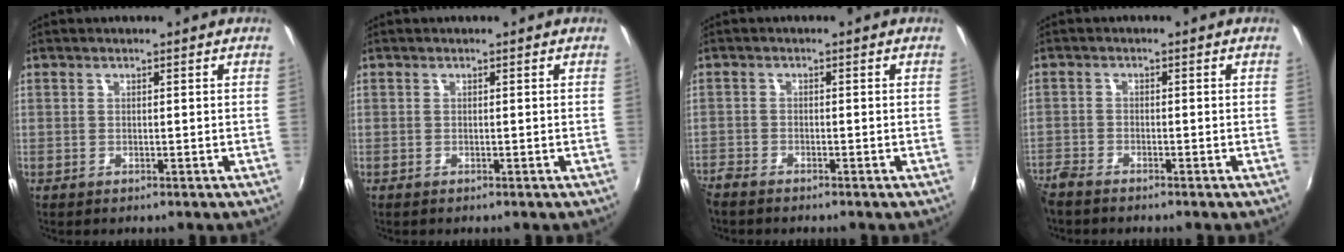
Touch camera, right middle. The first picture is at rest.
{"total": 0.0}
{"total": 3.0, "force": [-2.8, 0.8, 0.9], "torque": [-0.028, -0.013, -0.059]}
{"total": 4.2, "force": [-3.8, 1.0, 1.4], "torque": [-0.043, -0.018, -0.079]}